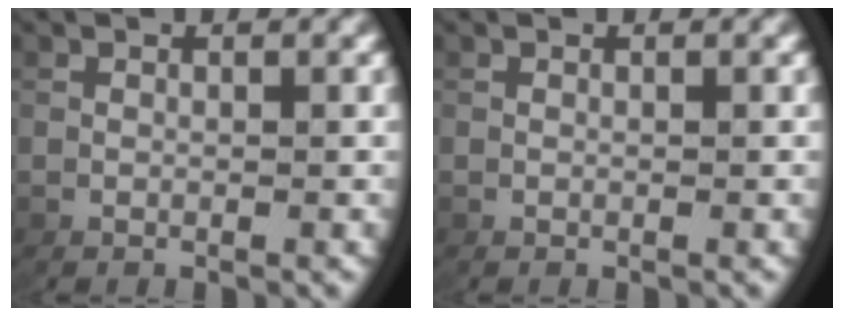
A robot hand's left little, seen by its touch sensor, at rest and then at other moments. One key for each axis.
{"total": 0.0}